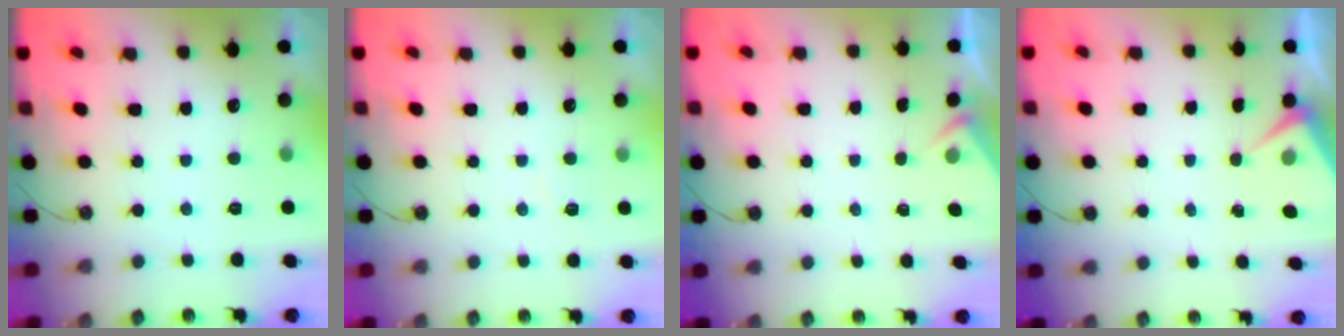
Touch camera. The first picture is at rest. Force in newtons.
{"total": 4.6, "press": 4.6, "slide": 0.7}
{"total": 3.0, "press": 3.0, "slide": 0.5}
{"total": 4.2, "press": 4.1, "slide": 0.5}